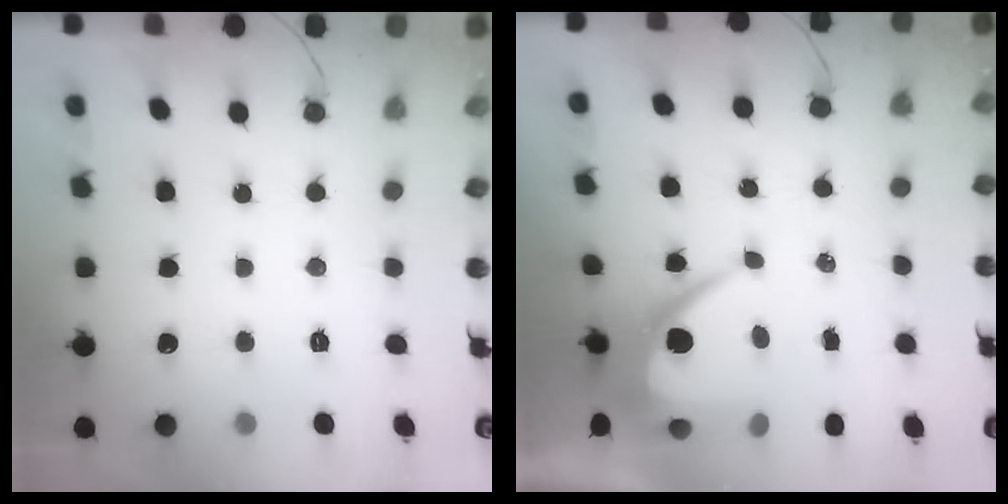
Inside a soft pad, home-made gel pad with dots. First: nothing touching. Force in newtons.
{"total": 10.4, "press": 10.4, "slide": 0.5}